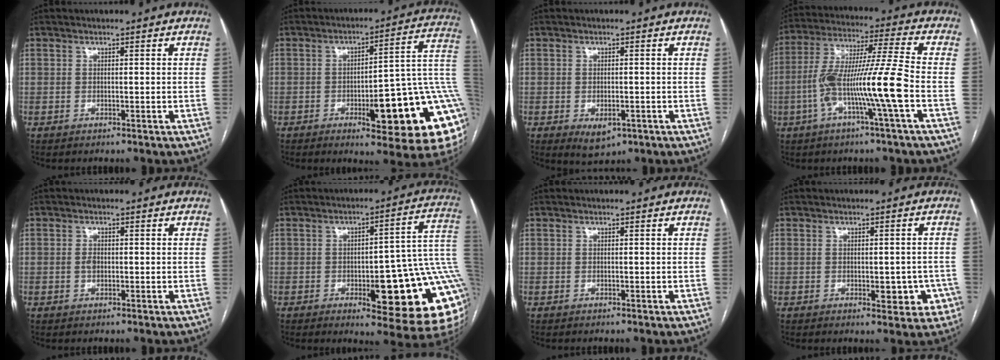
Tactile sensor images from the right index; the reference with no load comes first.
{"total": 21.5, "force": [-5.6, 4.2, 20.3], "torque": [-0.154, 0.021, -0.064]}
{"total": 3.9, "force": [-1.6, 2.1, 2.9], "torque": [-0.046, -0.005, -0.013]}
{"total": 13.7, "force": [-4.1, -1.2, 13.0], "torque": [-0.252, 0.008, -0.080]}
{"total": 1.3, "force": [-0.1, 0.9, 1.0], "torque": [-0.019, 0.002, -0.001]}
{"total": 21.6, "force": [-4.0, 5.6, 20.5], "torque": [-0.153, 0.023, -0.038]}
{"total": 0.0}
{"total": 5.7, "force": [-1.5, 3.1, 4.6], "torque": [-0.047, 0.018, -0.007]}